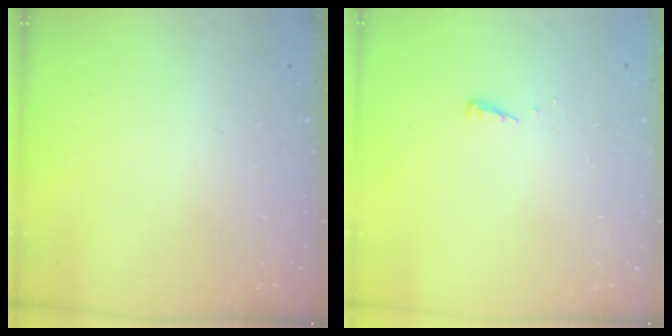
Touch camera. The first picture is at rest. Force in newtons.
{"total": 3.9, "press": 3.9, "slide": 0.4}